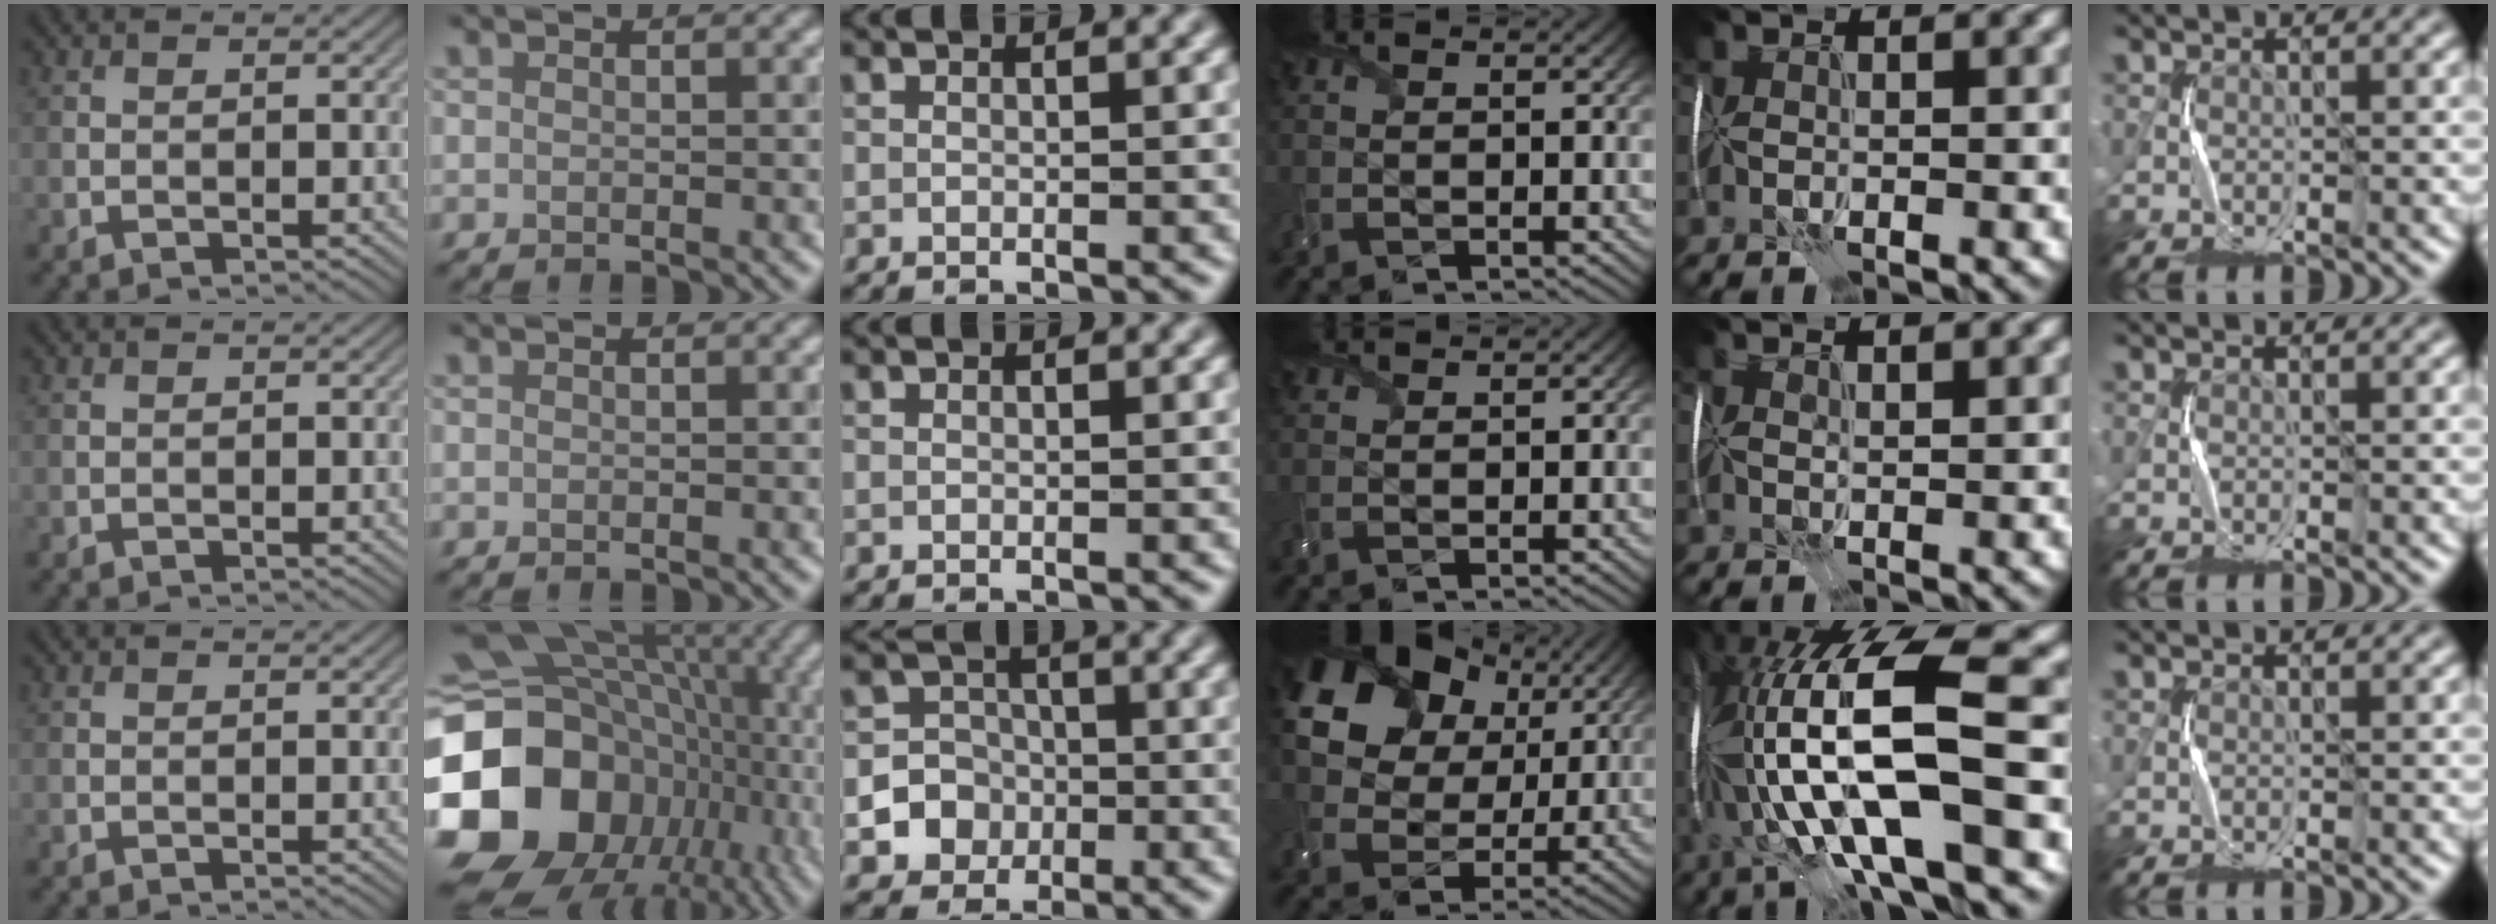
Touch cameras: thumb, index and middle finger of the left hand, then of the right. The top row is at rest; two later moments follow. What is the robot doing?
{"motion": "wrap", "object": "receipt paper"}